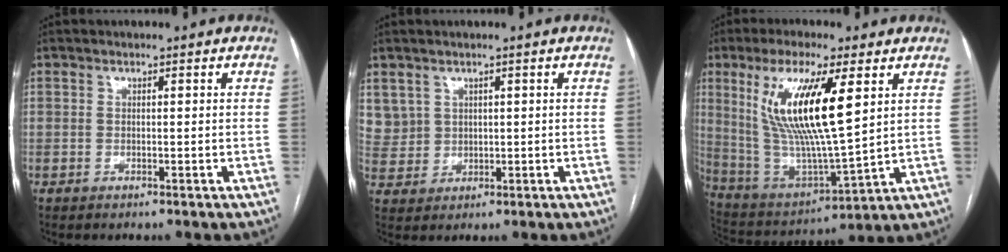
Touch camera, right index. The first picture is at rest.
{"total": 5.9, "force": [2.5, 5.4, 0.5], "torque": [-0.021, 0.018, 0.064]}
{"total": 18.1, "force": [5.7, 2.9, 17.0], "torque": [-0.352, -0.002, 0.112]}